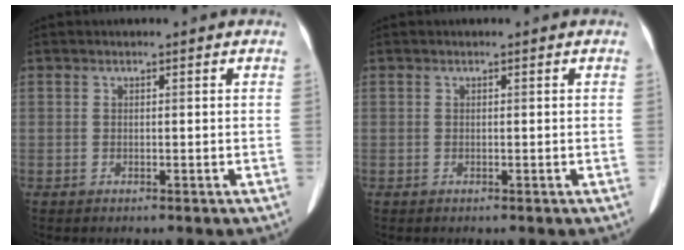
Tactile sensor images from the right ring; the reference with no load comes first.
{"total": 0.0}